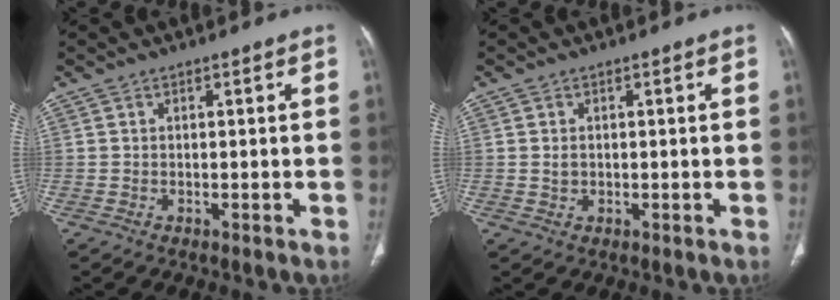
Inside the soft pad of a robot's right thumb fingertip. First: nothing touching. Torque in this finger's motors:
{"motor_torque": [-0.16, -0.16, -0.01, 0.05, -0.02]}